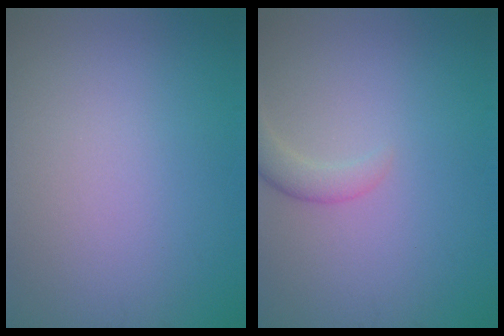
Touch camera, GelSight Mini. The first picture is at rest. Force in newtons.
{"total": 2.0, "press": 2.0, "slide": 0.2}